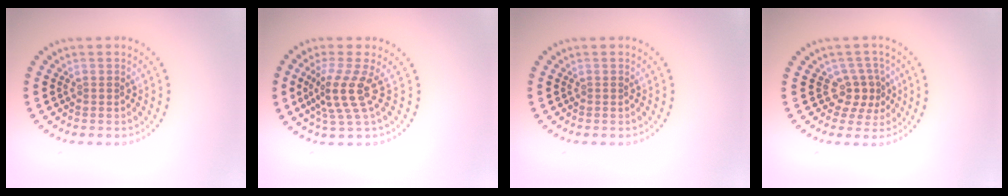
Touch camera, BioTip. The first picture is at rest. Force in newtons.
{"total": 3.6, "press": 2.6, "slide": 2.5}
{"total": 0.0}
{"total": 2.5, "press": 1.8, "slide": 1.7}